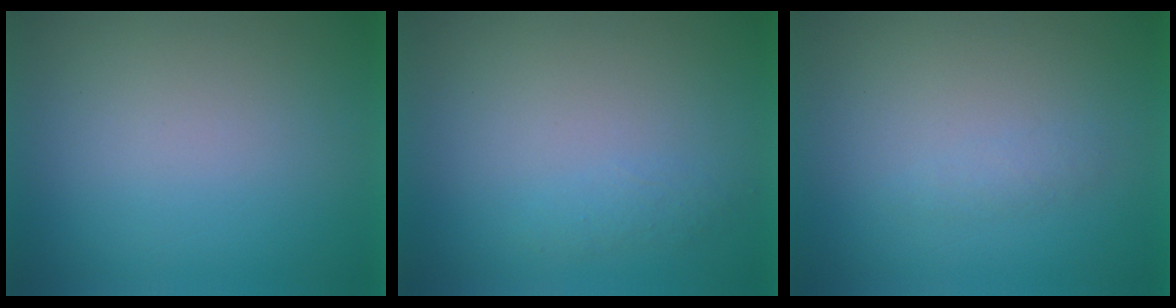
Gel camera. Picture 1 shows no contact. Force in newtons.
{"total": 2.1}
{"total": 1.1}